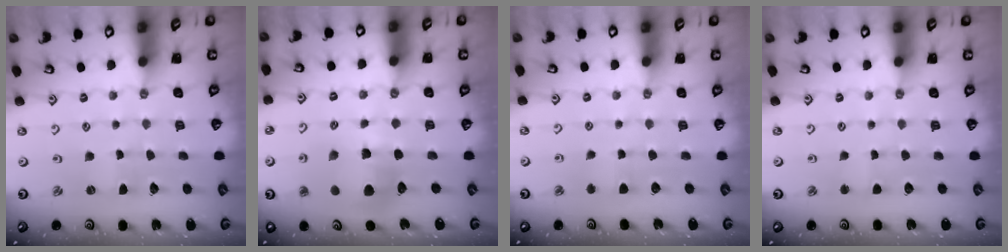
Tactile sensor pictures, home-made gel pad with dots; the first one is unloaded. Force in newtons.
{"total": 9.2, "press": 9.1, "slide": 1.2}
{"total": 2.9, "press": 2.9, "slide": 0.5}
{"total": 1.9, "press": 1.9, "slide": 0.2}